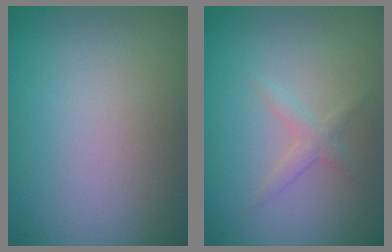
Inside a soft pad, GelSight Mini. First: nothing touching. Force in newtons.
{"total": 1.3, "press": 1.3, "slide": 0.1}